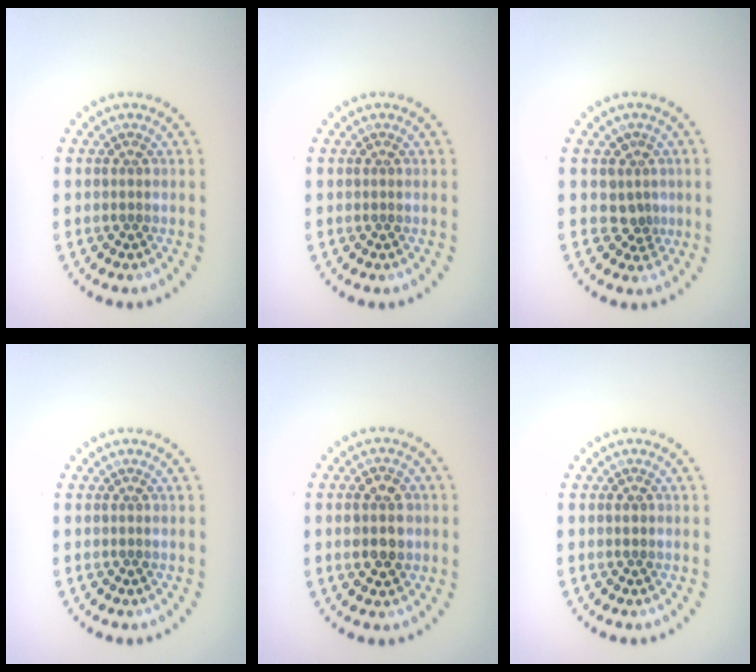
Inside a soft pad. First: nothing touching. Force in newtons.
{"total": 0.0}
{"total": 2.0, "press": 1.4, "slide": 1.4}
{"total": 0.0}
{"total": 3.7, "press": 3.7, "slide": 0.2}
{"total": 1.0, "press": 0.9, "slide": 0.2}